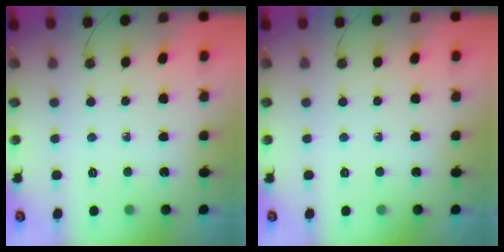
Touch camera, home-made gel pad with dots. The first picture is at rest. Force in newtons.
{"total": 0.0}